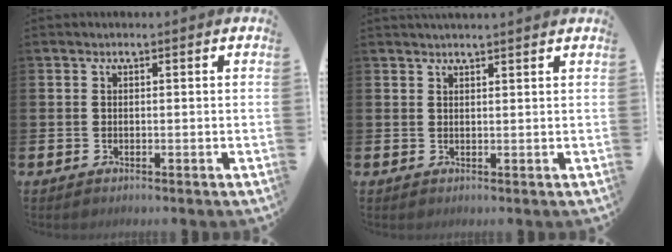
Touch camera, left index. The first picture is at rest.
{"total": 1.7, "force": [1.7, -0.2, 0.1], "torque": [0.003, -0.008, 0.030]}